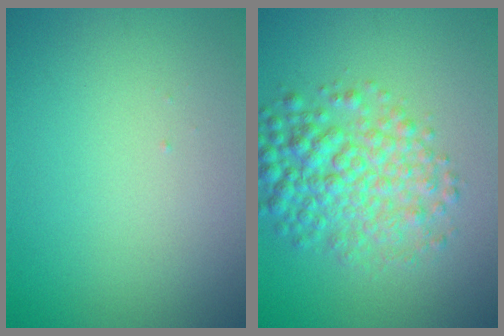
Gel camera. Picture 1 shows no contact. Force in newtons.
{"total": 5.7, "press": 5.7, "slide": 0.1}